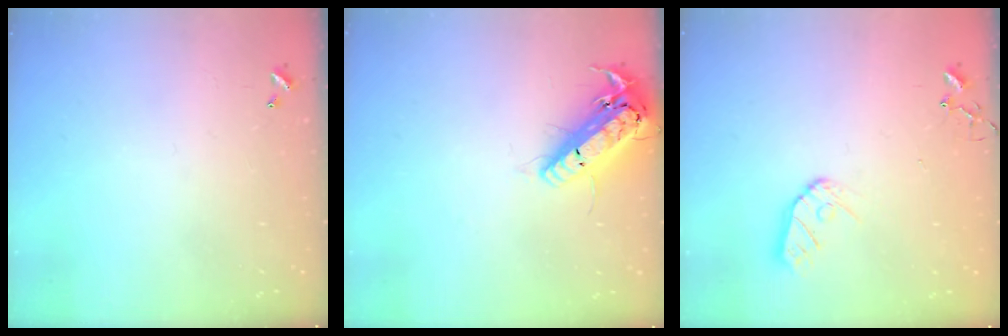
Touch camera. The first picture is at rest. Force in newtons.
{"total": 18.4, "press": 18.1, "slide": 3.2}
{"total": 9.0, "press": 8.9, "slide": 0.8}